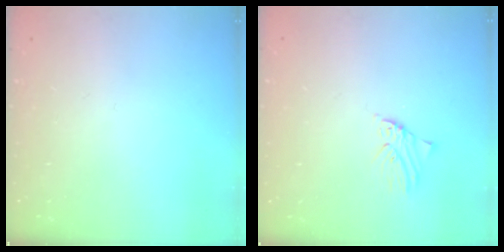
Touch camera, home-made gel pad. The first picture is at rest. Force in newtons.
{"total": 0.9, "press": 0.9, "slide": 0.1}